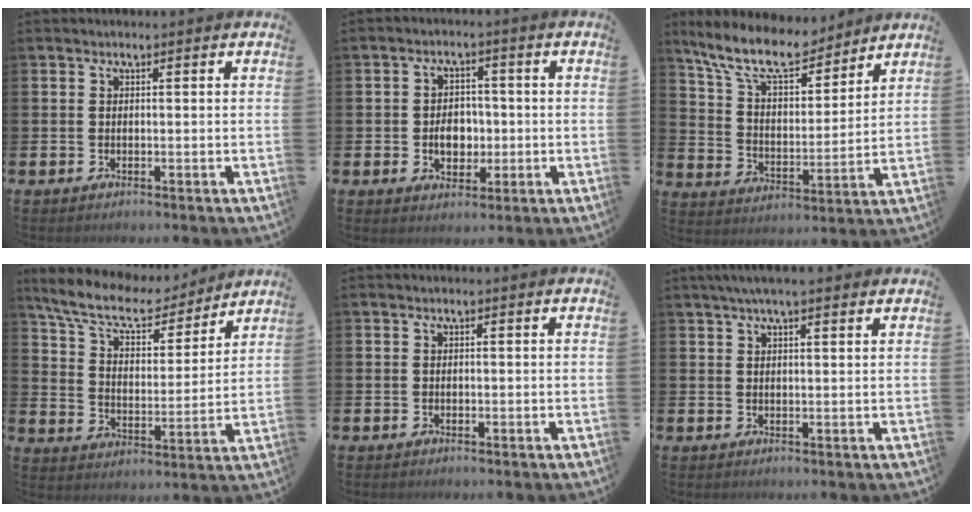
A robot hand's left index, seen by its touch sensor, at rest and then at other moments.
{"total": 4.4, "force": [-0.6, 3.4, 2.7], "torque": [-0.035, 0.000, -0.021]}
{"total": 10.7, "force": [9.3, 3.0, 4.2], "torque": [-0.117, -0.049, 0.167]}
{"total": 9.3, "force": [8.3, 2.6, 3.4], "torque": [-0.103, -0.051, 0.143]}
{"total": 0.0}
{"total": 3.7, "force": [2.9, 0.6, 2.1], "torque": [-0.039, -0.002, 0.050]}